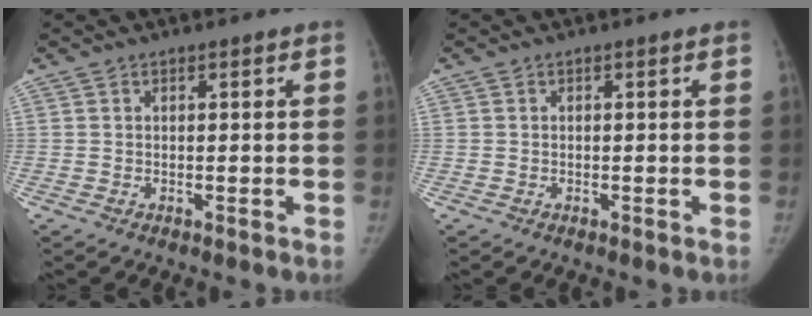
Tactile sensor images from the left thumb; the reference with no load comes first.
{"total": 0.0}